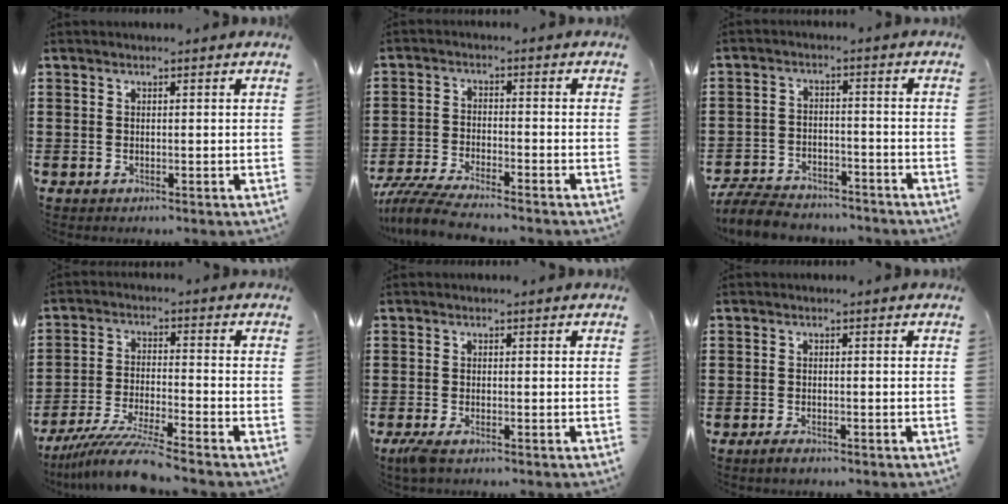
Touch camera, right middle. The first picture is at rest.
{"total": 5.3, "force": [-4.9, 0.2, 1.9], "torque": [-0.052, -0.013, -0.099]}
{"total": 6.6, "force": [-6.3, 1.3, 1.5], "torque": [-0.035, 0.011, -0.125]}
{"total": 8.1, "force": [-7.0, -0.2, 4.1], "torque": [-0.093, -0.015, -0.137]}
{"total": 1.6, "force": [-1.0, 0.3, 1.2], "torque": [-0.029, -0.005, -0.021]}
{"total": 1.3, "force": [-1.0, 0.3, 0.8], "torque": [-0.017, -0.004, -0.018]}